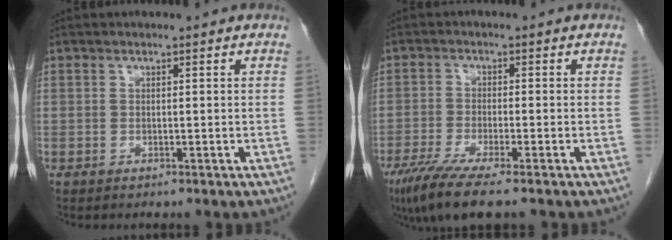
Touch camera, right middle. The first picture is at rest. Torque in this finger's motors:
{"motor_torque": [1.35, -0.79, 0.18, 0.10]}